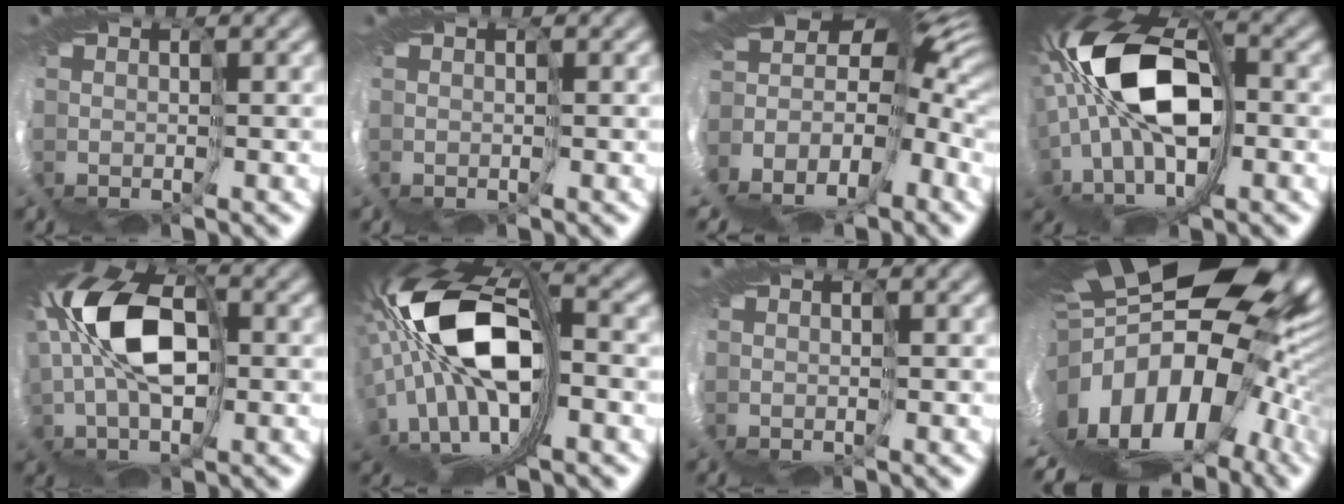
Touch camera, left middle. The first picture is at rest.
{"total": 0.0}
{"total": 11.7, "force": [-5.2, 6.7, 8.0], "torque": [-0.126, -0.004, -0.071]}
{"total": 13.7, "force": [-1.2, 7.5, 11.3], "torque": [-0.214, -0.004, -0.044]}
{"total": 11.2, "force": [1.0, 6.4, 9.2], "torque": [-0.184, 0.007, -0.004]}
{"total": 15.0, "force": [-1.9, 7.4, 12.8], "torque": [-0.240, 0.004, -0.055]}
{"total": 0.0}
{"total": 18.6, "force": [-3.8, 11.1, 14.4], "torque": [-0.237, -0.033, -0.091]}